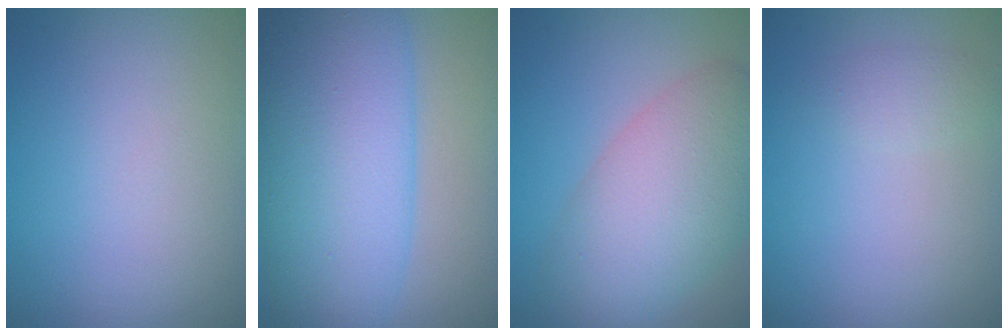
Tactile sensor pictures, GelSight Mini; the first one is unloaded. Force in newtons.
{"total": 11.4, "press": 11.4, "slide": 0.2}
{"total": 7.9, "press": 7.9, "slide": 0.4}
{"total": 1.1, "press": 1.1, "slide": 0.0}